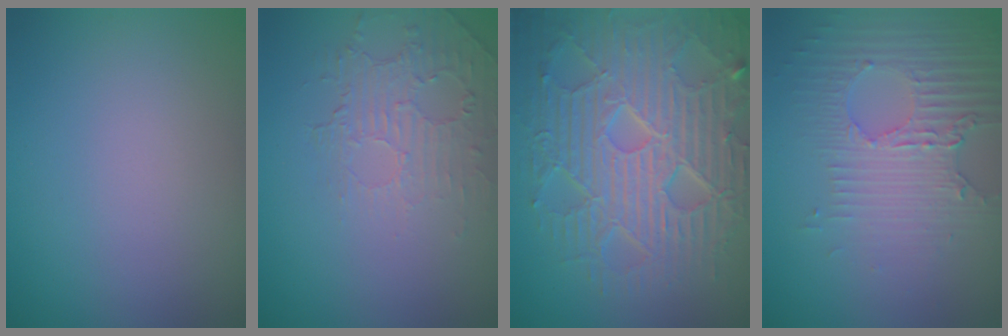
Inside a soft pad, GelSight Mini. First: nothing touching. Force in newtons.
{"total": 2.0, "press": 0.9, "slide": 1.8}
{"total": 8.9, "press": 6.4, "slide": 6.2}
{"total": 3.5, "press": 3.2, "slide": 1.5}